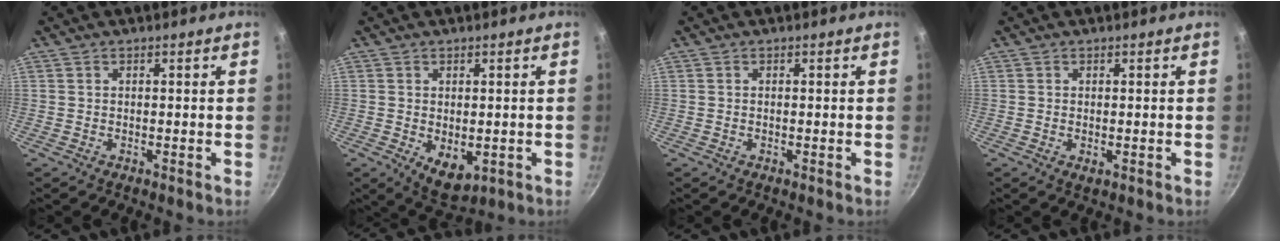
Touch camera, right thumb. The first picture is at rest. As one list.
[{"total": 6.3, "force": [-1.0, 3.9, 4.8], "torque": [-0.059, -0.014, 0.000]}, {"total": 0.0}, {"total": 0.9, "force": [-0.2, 0.5, 0.8], "torque": [-0.014, -0.003, -0.001]}]